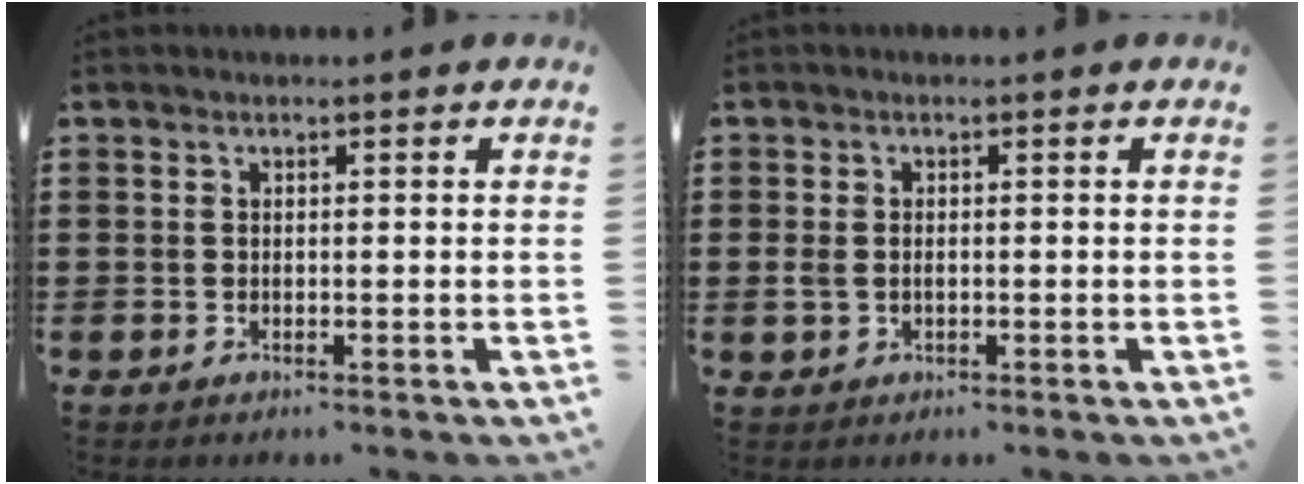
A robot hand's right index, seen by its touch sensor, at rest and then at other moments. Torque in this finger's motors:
{"motor_torque": [0.17, 0.17, 0.01, -0.01]}